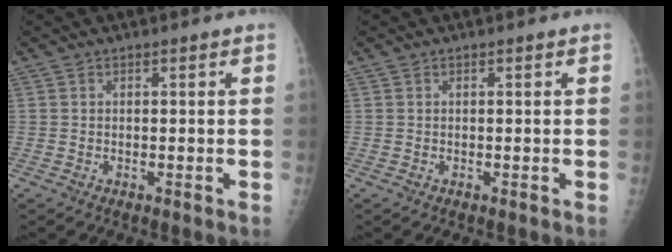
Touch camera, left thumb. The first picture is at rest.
{"total": 0.0}